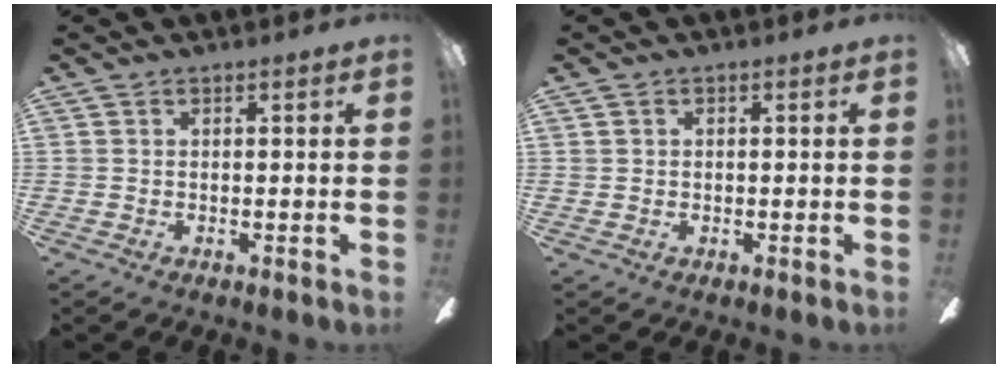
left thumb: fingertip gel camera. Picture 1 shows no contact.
{"total": 0.0}